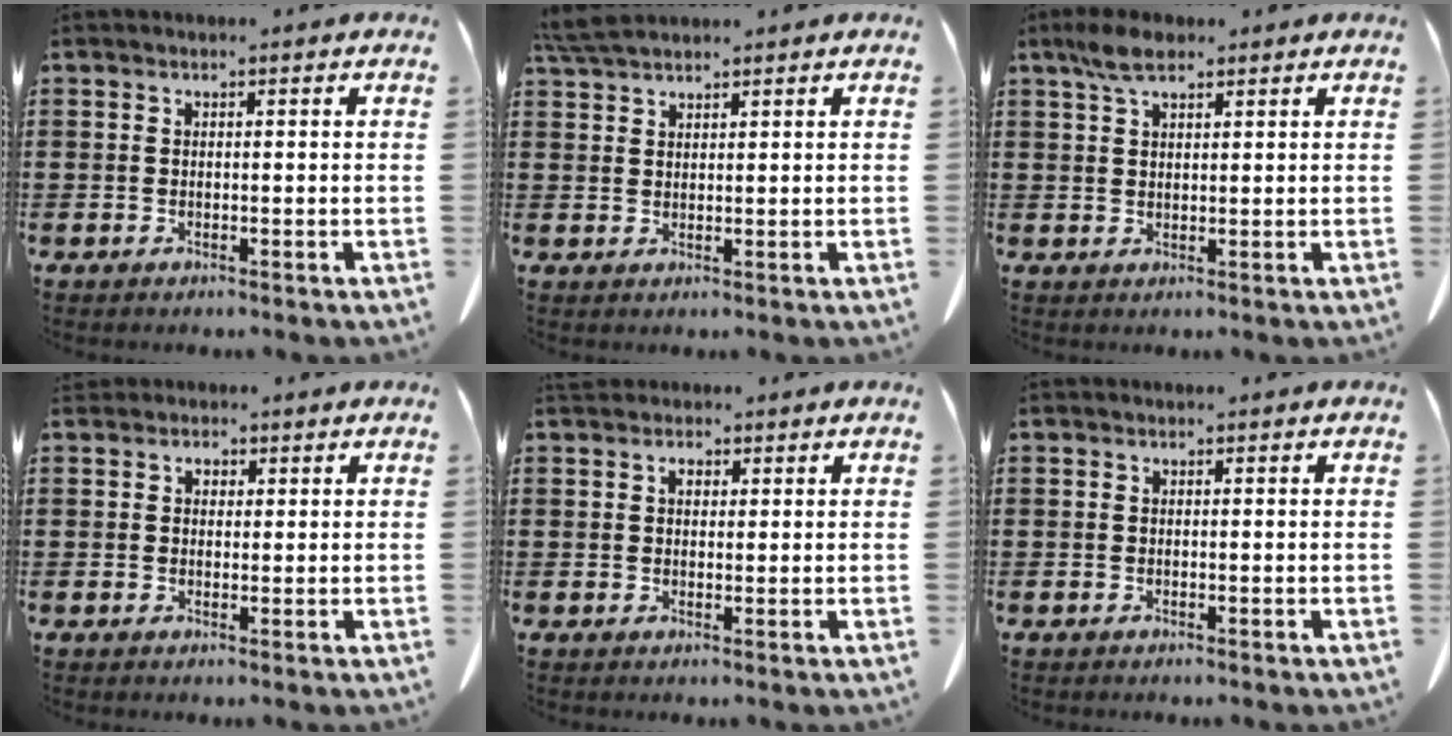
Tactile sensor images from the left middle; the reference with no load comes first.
{"total": 3.7, "force": [3.2, 0.6, 1.7], "torque": [-0.042, -0.003, 0.063]}
{"total": 4.4, "force": [2.9, 1.5, 3.0], "torque": [-0.065, 0.004, 0.053]}
{"total": 1.6, "force": [1.1, 1.2, 0.4], "torque": [-0.004, 0.003, 0.019]}
{"total": 1.9, "force": [1.1, 1.2, 0.9], "torque": [-0.015, 0.001, 0.019]}
{"total": 0.0}